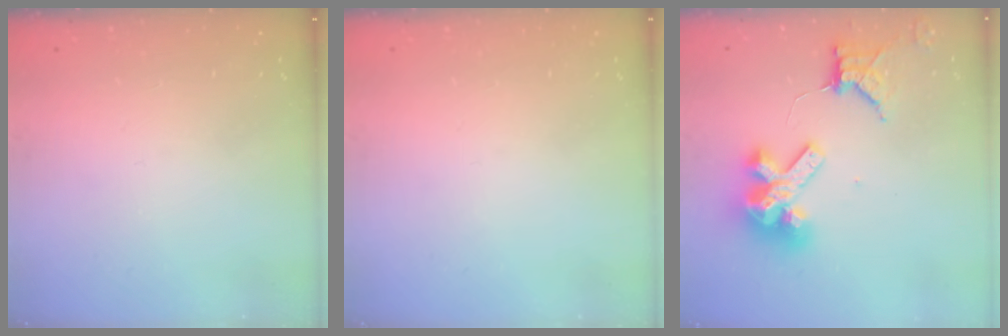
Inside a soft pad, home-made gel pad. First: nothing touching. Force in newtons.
{"total": 0.0}
{"total": 13.7, "press": 13.6, "slide": 1.8}